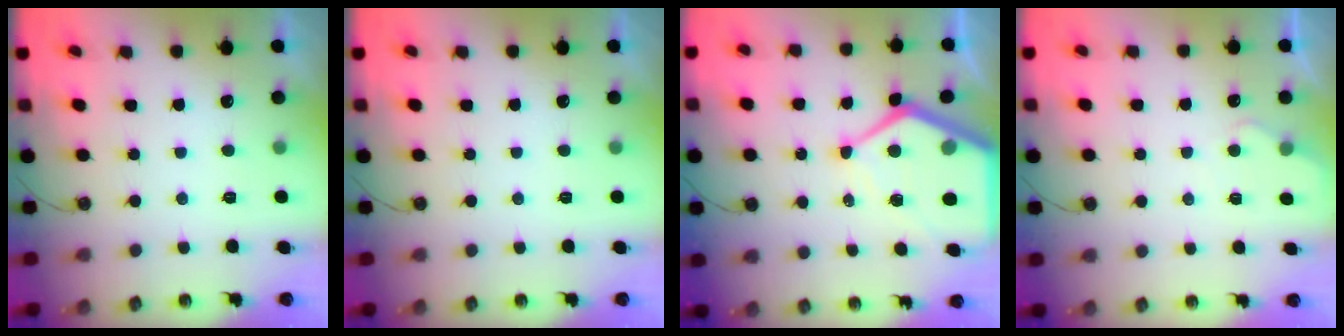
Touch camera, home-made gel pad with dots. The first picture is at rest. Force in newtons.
{"total": 0.0}
{"total": 14.8, "press": 14.8, "slide": 1.4}
{"total": 3.5, "press": 3.4, "slide": 0.5}